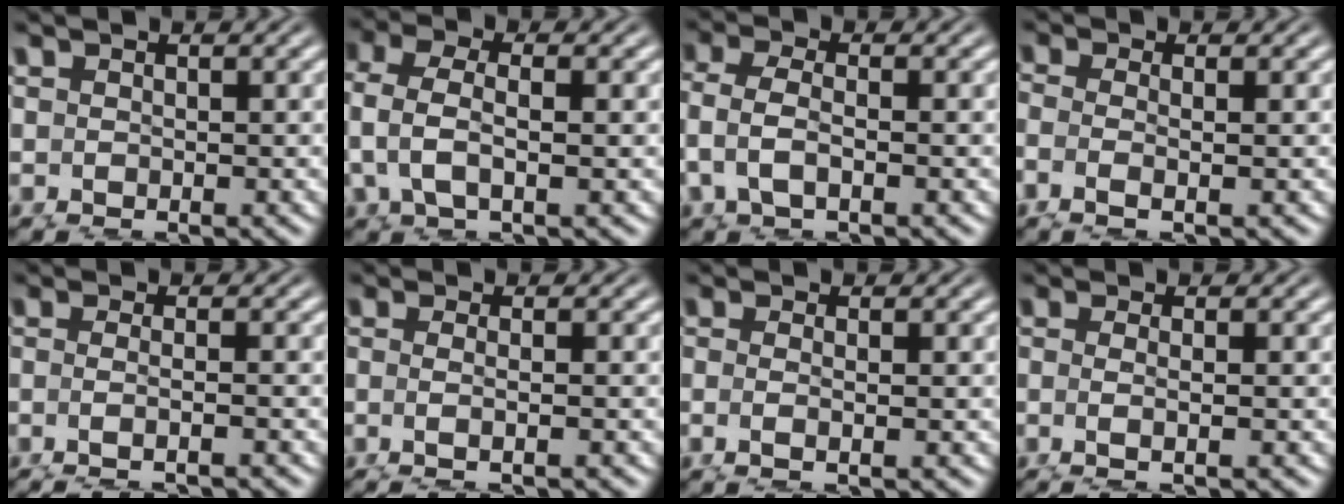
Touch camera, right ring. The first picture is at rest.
{"total": 3.8, "force": [1.6, 1.9, 2.9], "torque": [-0.082, -0.010, 0.035]}
{"total": 3.2, "force": [0.7, 1.9, 2.5], "torque": [-0.082, -0.017, 0.027]}
{"total": 3.3, "force": [-0.2, 2.2, 2.5], "torque": [-0.084, -0.018, 0.008]}
{"total": 2.0, "force": [-1.3, 0.1, 1.6], "torque": [-0.053, -0.018, -0.007]}
{"total": 1.7, "force": [-0.6, -0.1, 1.6], "torque": [-0.054, -0.014, 0.002]}
{"total": 1.8, "force": [-0.5, 0.5, 1.7], "torque": [-0.059, -0.016, 0.004]}
{"total": 1.6, "force": [-0.3, -0.1, 1.6], "torque": [-0.053, -0.013, 0.006]}